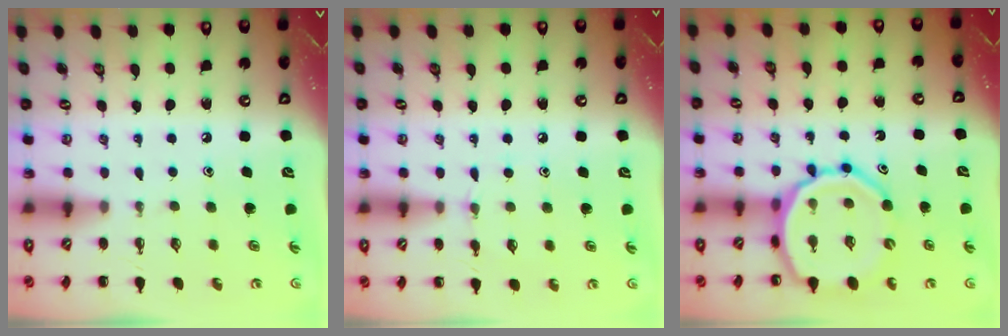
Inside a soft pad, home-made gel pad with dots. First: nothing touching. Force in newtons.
{"total": 5.8, "press": 5.4, "slide": 2.1}
{"total": 15.2, "press": 14.8, "slide": 3.4}